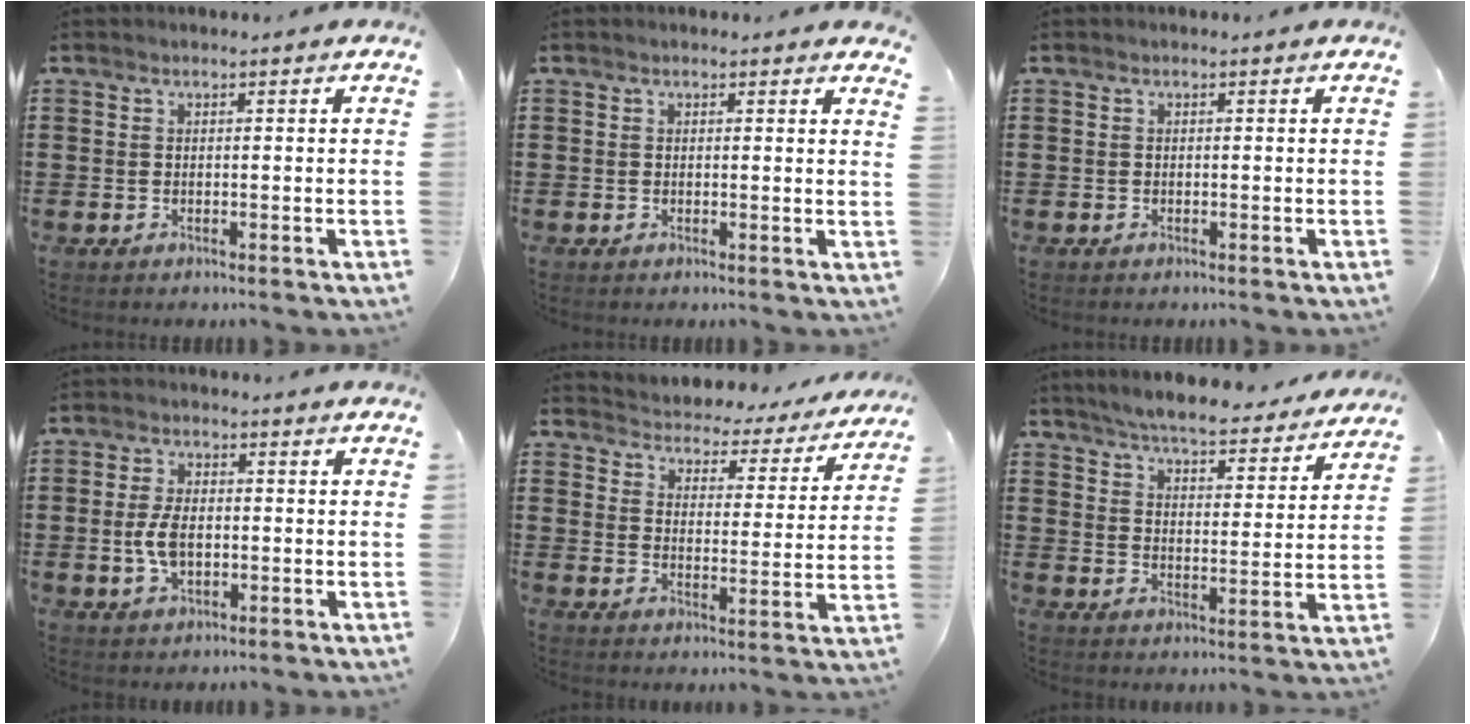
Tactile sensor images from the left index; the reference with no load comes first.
{"total": 0.7, "force": [0.6, 0.0, 0.4], "torque": [-0.011, -0.001, 0.012]}
{"total": 0.0}
{"total": 5.3, "force": [-0.5, 2.9, 4.4], "torque": [-0.100, -0.002, -0.014]}
{"total": 3.4, "force": [3.4, 0.4, -0.2], "torque": [-0.021, -0.033, 0.051]}
{"total": 5.6, "force": [5.5, -0.2, 1.3], "torque": [-0.051, -0.038, 0.093]}